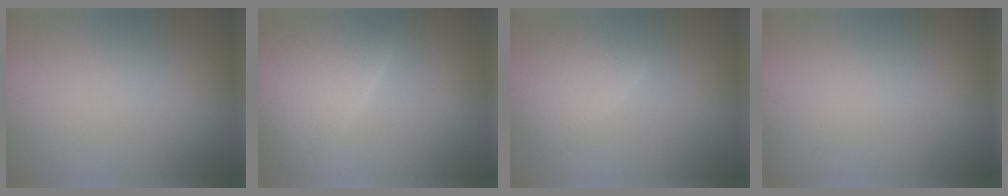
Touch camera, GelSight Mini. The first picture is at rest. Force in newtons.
{"total": 5.8, "press": 5.8, "slide": 0.6}
{"total": 3.6, "press": 3.6, "slide": 0.2}
{"total": 0.0}